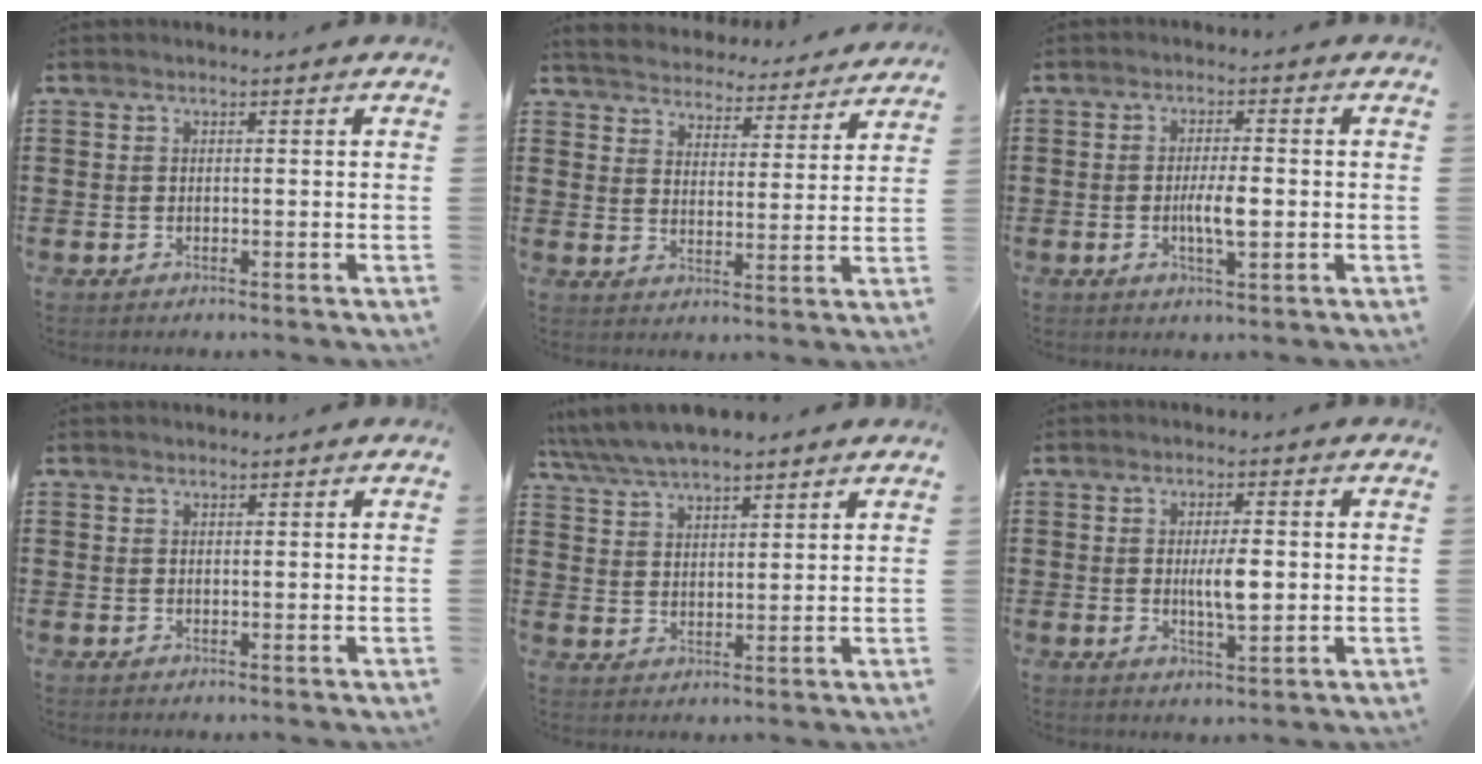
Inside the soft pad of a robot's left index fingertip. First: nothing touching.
{"total": 4.5, "force": [4.5, -0.1, -0.6], "torque": [-0.017, -0.040, 0.075]}
{"total": 4.5, "force": [-0.5, 0.9, 4.3], "torque": [-0.082, -0.003, -0.012]}
{"total": 0.6, "force": [0.5, 0.2, 0.1], "torque": [-0.002, 0.001, 0.011]}
{"total": 5.8, "force": [5.2, 1.6, 1.8], "torque": [-0.055, -0.012, 0.096]}
{"total": 4.9, "force": [0.1, 1.4, 4.7], "torque": [-0.077, -0.001, -0.001]}